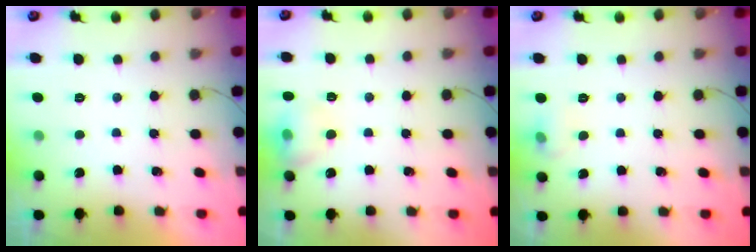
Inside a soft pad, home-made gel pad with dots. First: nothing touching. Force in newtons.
{"total": 8.6, "press": 8.5, "slide": 1.6}
{"total": 5.3, "press": 5.0, "slide": 1.8}